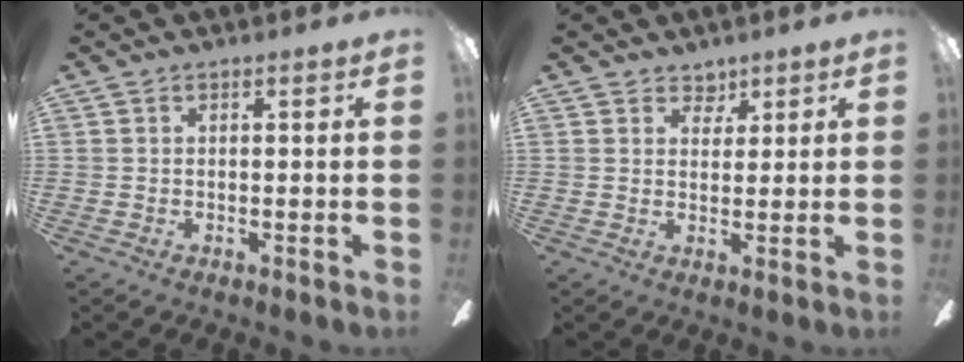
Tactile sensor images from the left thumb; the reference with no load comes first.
{"total": 3.8, "force": [2.9, 2.5, 0.4], "torque": [0.005, -0.014, 0.050]}